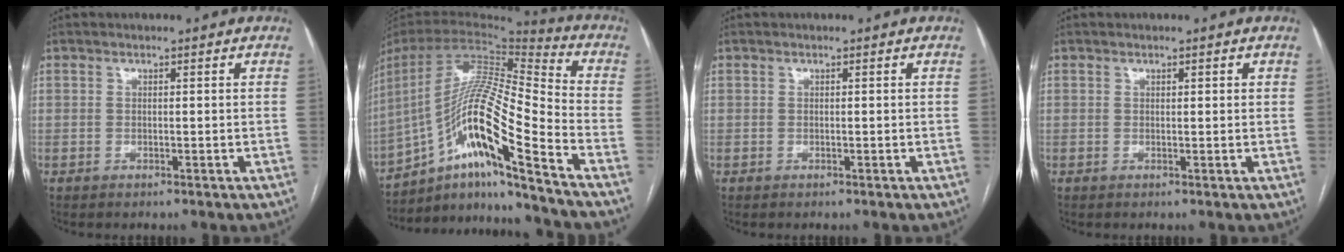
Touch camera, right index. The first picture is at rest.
{"total": 19.5, "force": [-11.6, 0.1, 15.7], "torque": [-0.315, 0.000, -0.211]}
{"total": 0.0}
{"total": 0.9, "force": [0.5, 0.3, 0.7], "torque": [-0.009, 0.003, 0.004]}